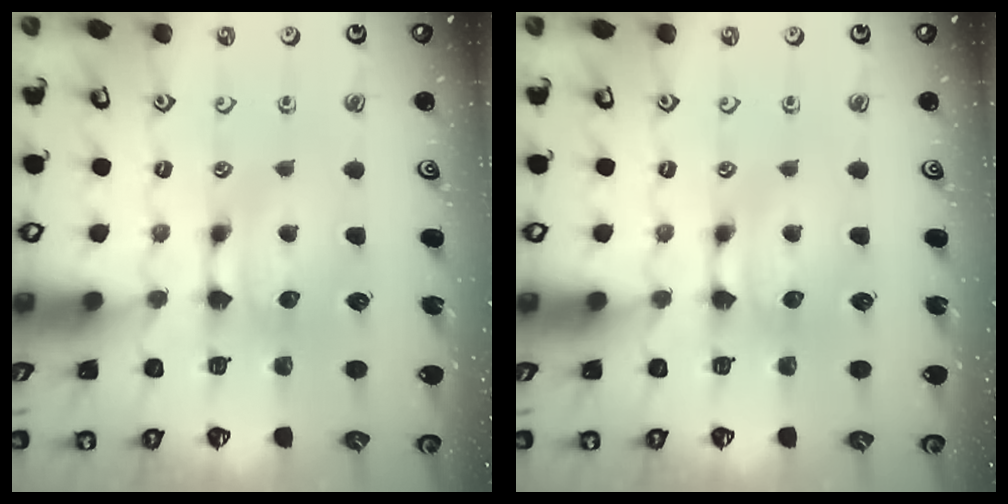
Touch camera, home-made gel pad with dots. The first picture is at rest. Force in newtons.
{"total": 0.0}